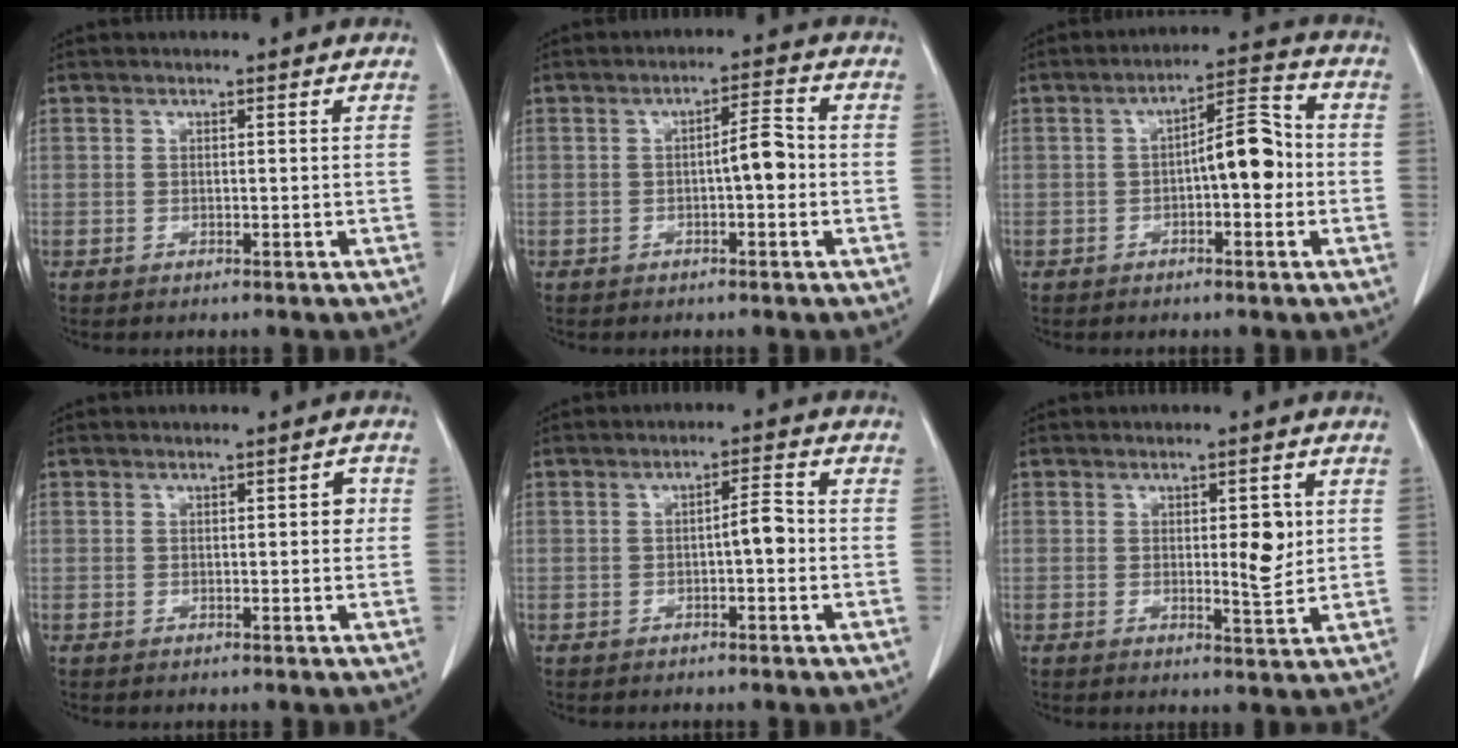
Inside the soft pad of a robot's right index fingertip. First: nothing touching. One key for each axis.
{"total": 4.0, "fx": -0.6, "fy": 0.8, "fz": 3.9, "tx": -0.060, "ty": 0.010, "tz": -0.009}
{"total": 7.4, "fx": -0.8, "fy": 2.2, "fz": 7.0, "tx": -0.106, "ty": 0.028, "tz": -0.012}
{"total": 1.8, "fx": 0.2, "fy": 0.8, "fz": 1.6, "tx": -0.014, "ty": 0.005, "tz": 0.001}
{"total": 3.2, "fx": -0.5, "fy": 0.6, "fz": 3.1, "tx": -0.046, "ty": 0.008, "tz": -0.009}
{"total": 4.5, "fx": 0.7, "fy": 1.2, "fz": 4.2, "tx": -0.062, "ty": -0.006, "tz": 0.012}